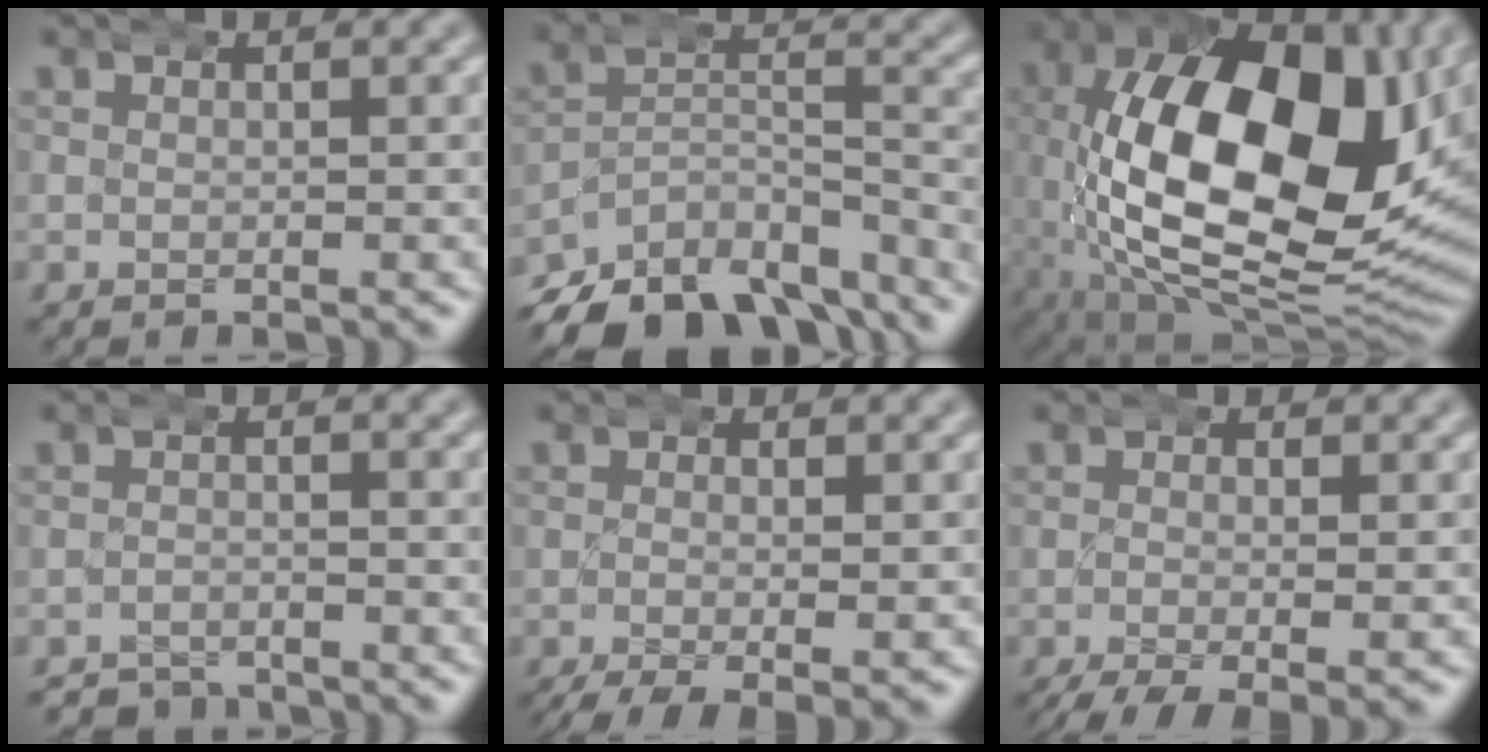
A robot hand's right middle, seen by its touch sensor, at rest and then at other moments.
{"total": 14.0, "force": [-10.3, 7.3, 6.0], "torque": [-0.096, -0.040, -0.156]}
{"total": 24.2, "force": [-0.6, 13.9, 19.8], "torque": [-0.331, -0.059, 0.018]}
{"total": 3.4, "force": [-3.2, 0.9, -0.1], "torque": [0.000, -0.012, -0.055]}
{"total": 4.2, "force": [-2.8, 1.3, 2.9], "torque": [-0.055, -0.025, -0.030]}
{"total": 5.0, "force": [-3.4, 1.5, 3.3], "torque": [-0.067, -0.028, -0.039]}